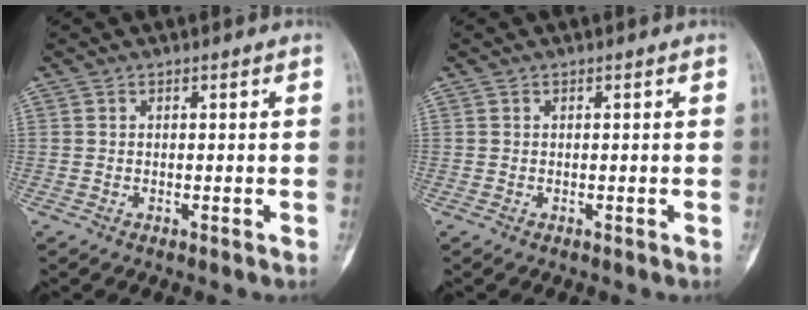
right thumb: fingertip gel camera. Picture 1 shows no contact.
{"total": 0.0}